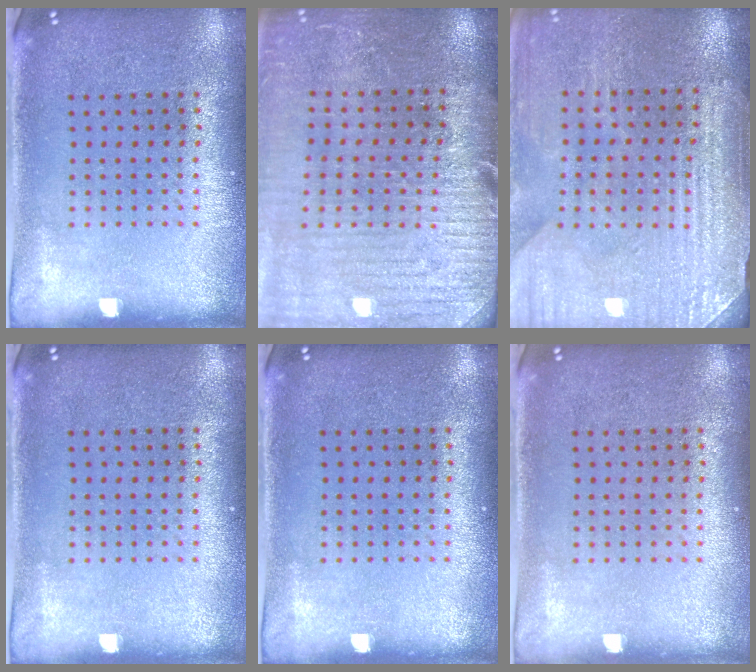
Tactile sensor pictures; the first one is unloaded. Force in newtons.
{"total": 2.9, "press": 2.9, "slide": 0.6}
{"total": 3.4, "press": 3.4, "slide": 0.3}
{"total": 0.0}
{"total": 0.0}
{"total": 0.0}